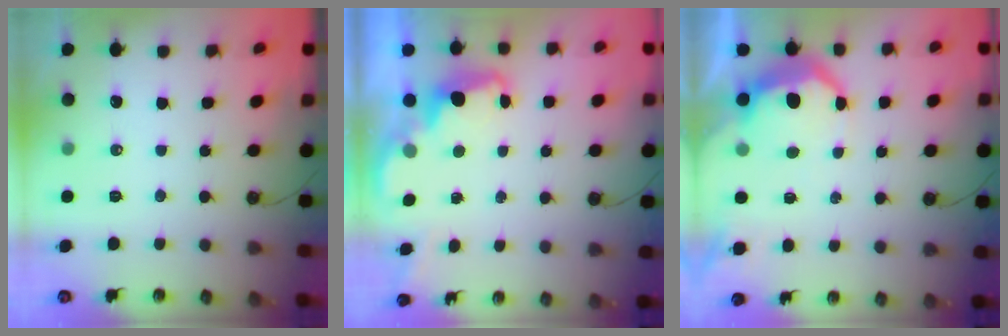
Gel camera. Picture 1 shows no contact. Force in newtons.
{"total": 2.4, "press": 2.3, "slide": 0.5}
{"total": 8.9, "press": 8.8, "slide": 0.7}